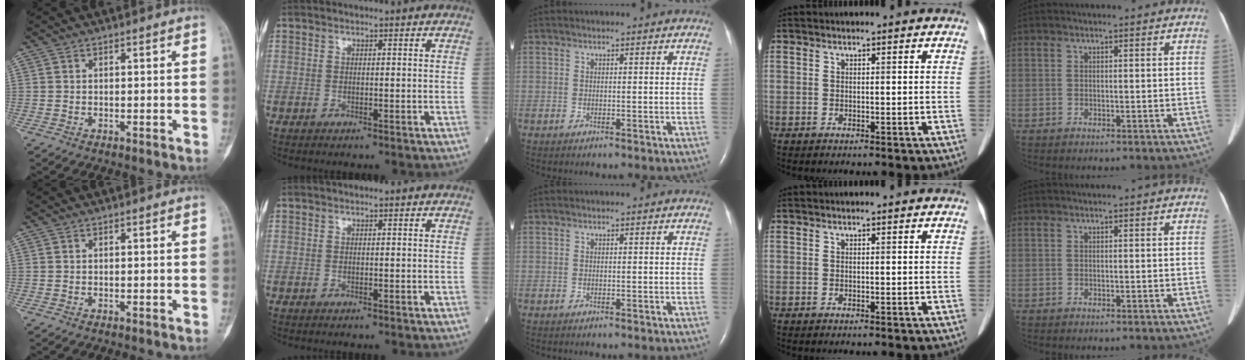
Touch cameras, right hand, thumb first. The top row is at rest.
{}